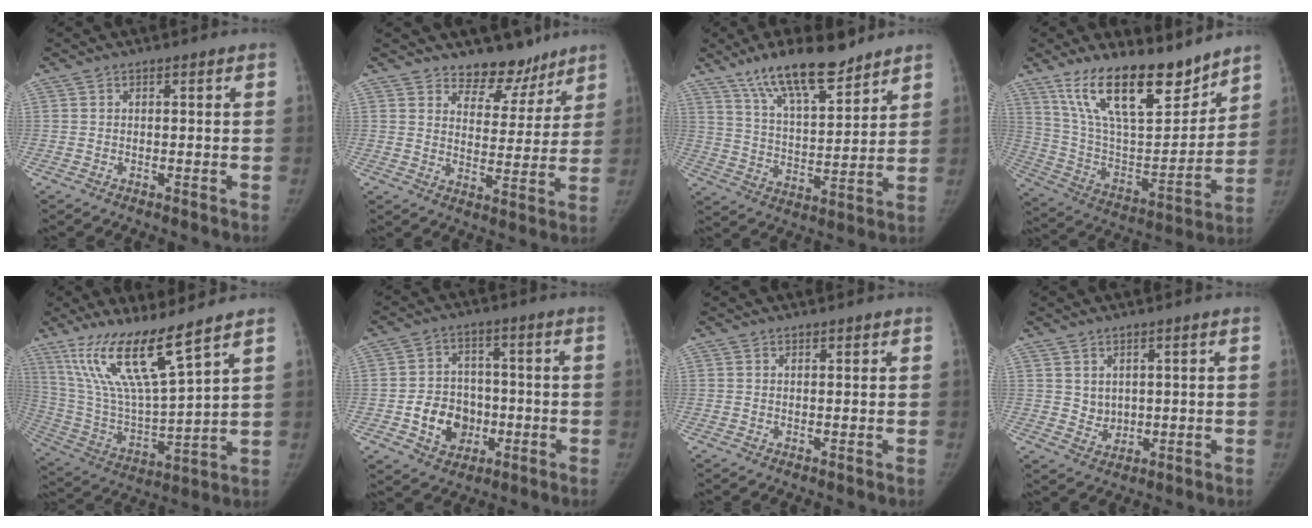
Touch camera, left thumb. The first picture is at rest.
{"total": 8.9, "force": [7.4, 4.7, 1.8], "torque": [0.017, -0.056, 0.116]}
{"total": 15.7, "force": [11.5, 4.8, 9.6], "torque": [-0.140, -0.061, 0.206]}
{"total": 23.2, "force": [16.5, 8.6, 13.7], "torque": [-0.196, -0.078, 0.293]}
{"total": 17.6, "force": [11.8, 2.4, 12.8], "torque": [-0.236, -0.063, 0.237]}
{"total": 10.0, "force": [-2.5, 8.3, 5.0], "torque": [-0.044, 0.018, -0.038]}
{"total": 0.6, "force": [0.6, 0.3, 0.2], "torque": [-0.003, -0.005, 0.009]}
{"total": 3.1, "force": [1.3, 2.5, 1.3], "torque": [-0.012, -0.014, 0.034]}